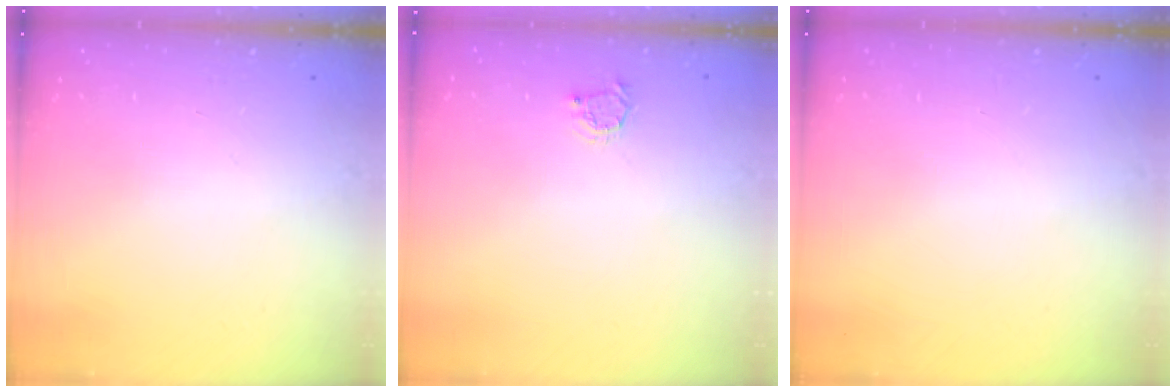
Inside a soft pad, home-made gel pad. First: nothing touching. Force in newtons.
{"total": 2.9, "press": 2.8, "slide": 0.4}
{"total": 0.0}